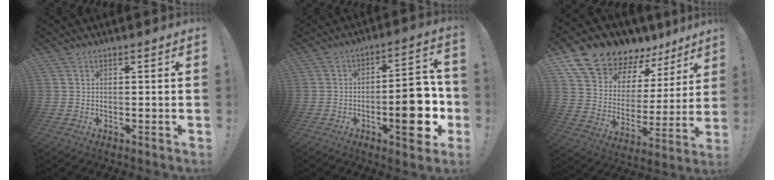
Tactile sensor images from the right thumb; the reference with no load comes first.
{"total": 17.0, "force": [-4.5, 6.4, 15.1], "torque": [-0.184, 0.021, -0.061]}
{"total": 13.0, "force": [11.1, 6.1, 3.1], "torque": [-0.072, -0.092, 0.214]}